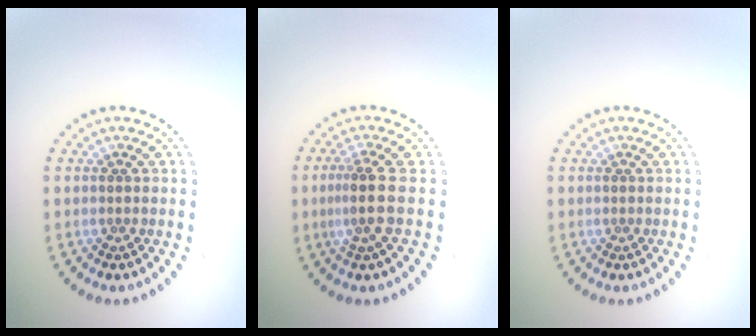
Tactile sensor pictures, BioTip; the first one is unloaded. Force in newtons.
{"total": 2.4, "press": 2.0, "slide": 1.5}
{"total": 0.0}